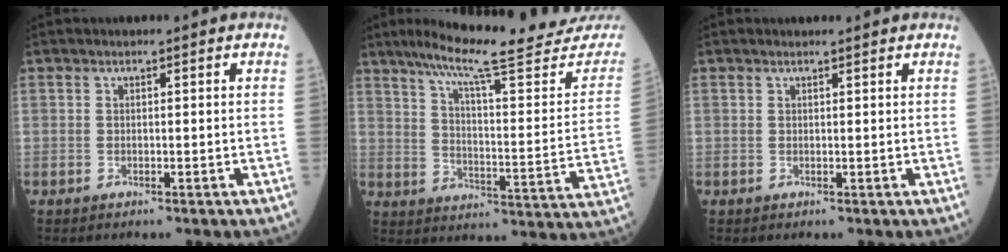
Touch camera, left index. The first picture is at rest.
{"total": 24.7, "force": [22.0, 0.8, 11.2], "torque": [-0.167, -0.073, 0.284]}
{"total": 1.3, "force": [1.3, 0.0, 0.2], "torque": [-0.010, 0.002, 0.018]}